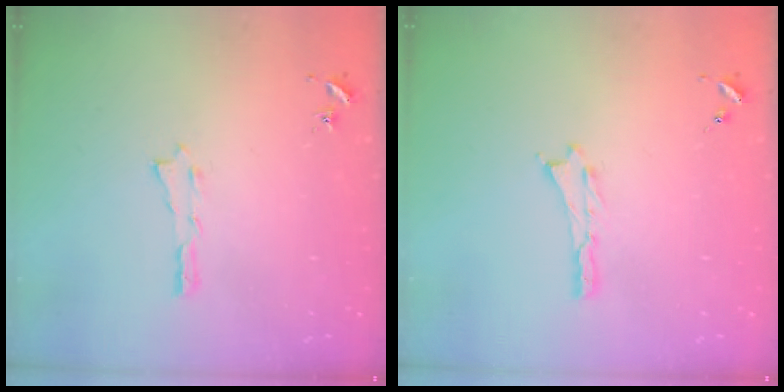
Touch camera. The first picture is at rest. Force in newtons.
{"total": 0.0}